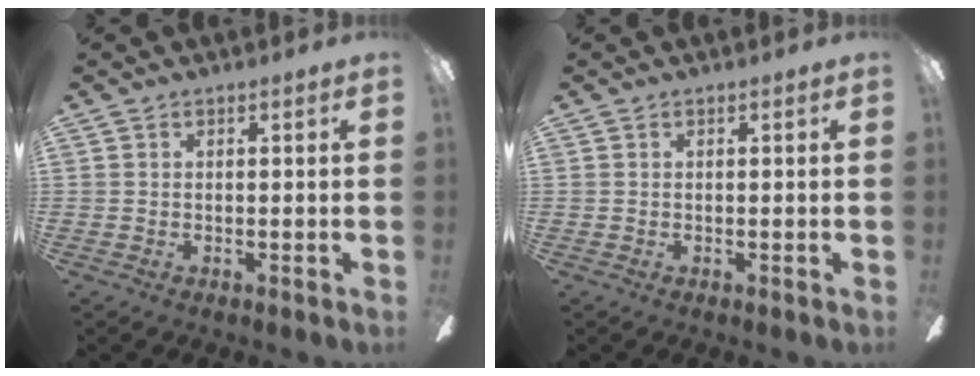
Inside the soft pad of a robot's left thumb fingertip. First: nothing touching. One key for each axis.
{"total": 0.0}